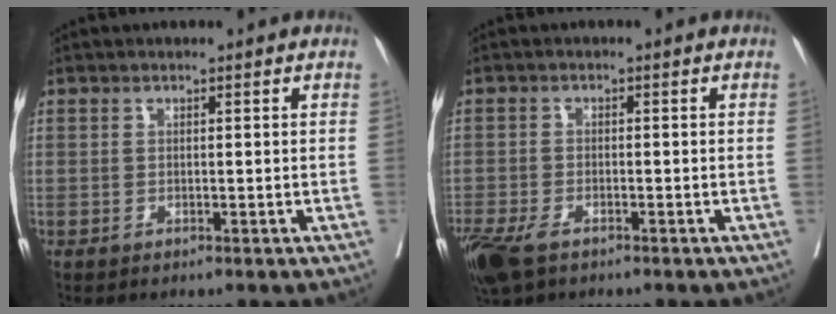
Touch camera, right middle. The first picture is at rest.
{"total": 7.4, "force": [-4.8, 3.3, 4.5], "torque": [-0.096, -0.014, -0.085]}